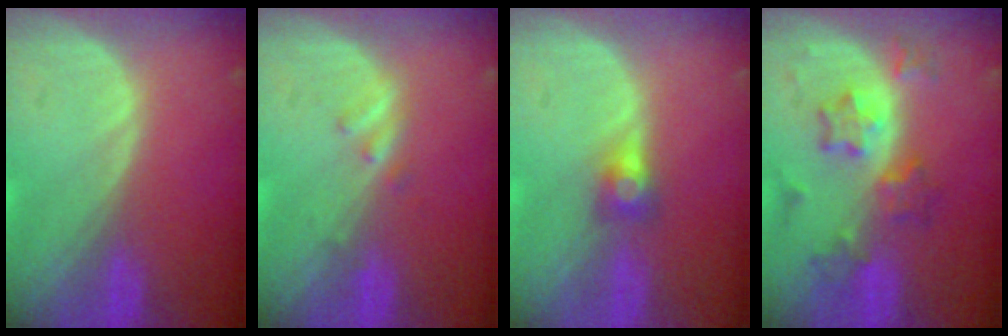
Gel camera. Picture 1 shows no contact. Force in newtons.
{"total": 1.4, "press": 1.4, "slide": 0.2}
{"total": 2.7, "press": 2.5, "slide": 0.9}
{"total": 6.4, "press": 6.4, "slide": 0.2}